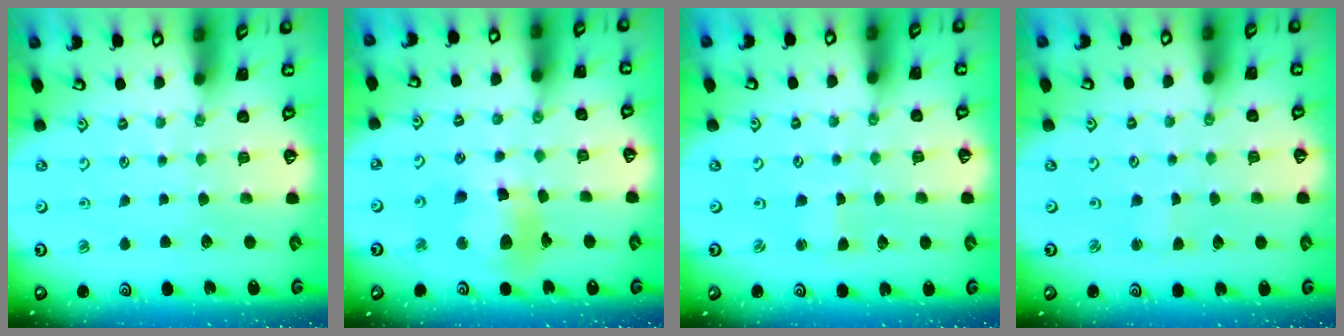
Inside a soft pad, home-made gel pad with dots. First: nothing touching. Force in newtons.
{"total": 12.7, "press": 12.7, "slide": 1.4}
{"total": 1.2, "press": 1.2, "slide": 0.1}
{"total": 1.0, "press": 0.9, "slide": 0.1}